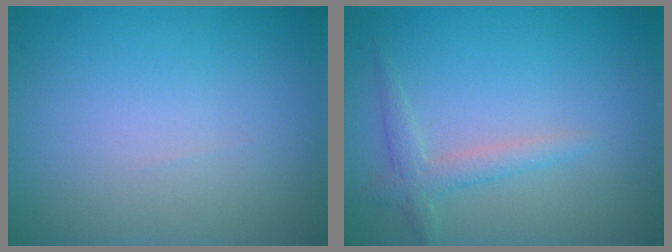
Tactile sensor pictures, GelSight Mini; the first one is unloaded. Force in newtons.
{"total": 2.0, "press": 2.0, "slide": 0.2}